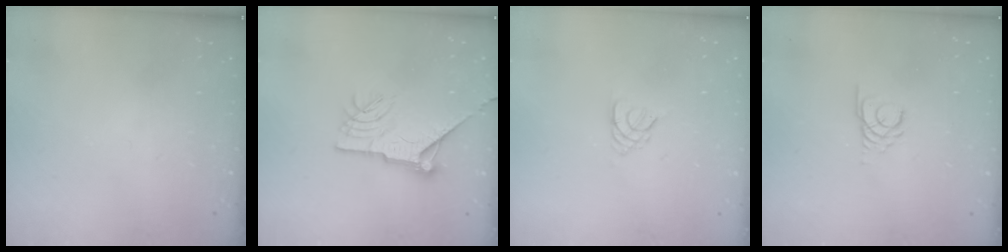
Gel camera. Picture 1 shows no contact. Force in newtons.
{"total": 12.0, "press": 12.0, "slide": 1.1}
{"total": 2.6, "press": 2.5, "slide": 0.5}
{"total": 3.0, "press": 2.9, "slide": 0.3}